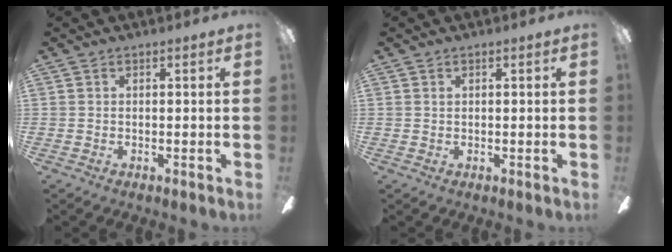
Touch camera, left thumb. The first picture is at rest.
{"total": 0.7, "force": [0.2, 0.5, 0.5], "torque": [-0.010, 0.005, 0.002]}